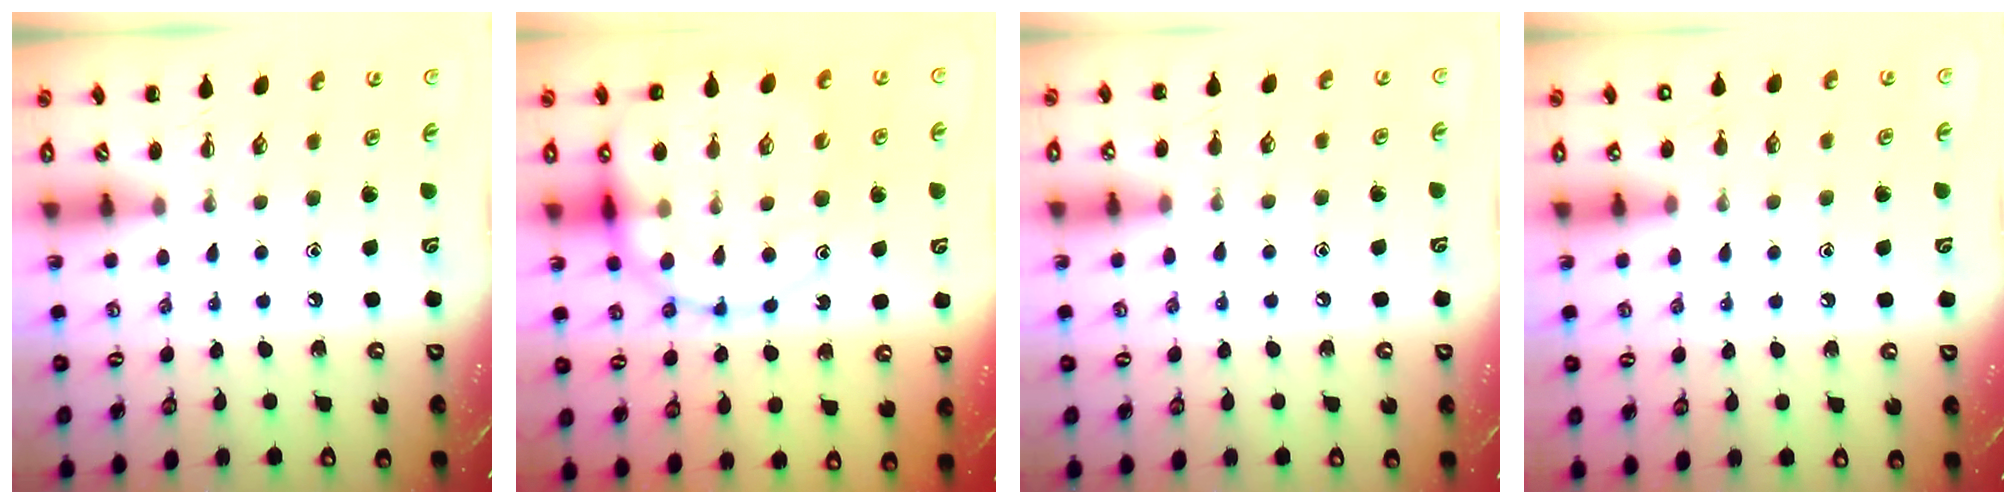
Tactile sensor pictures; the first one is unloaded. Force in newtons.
{"total": 18.9, "press": 18.6, "slide": 3.6}
{"total": 5.6, "press": 5.3, "slide": 1.9}
{"total": 6.0, "press": 5.7, "slide": 2.0}